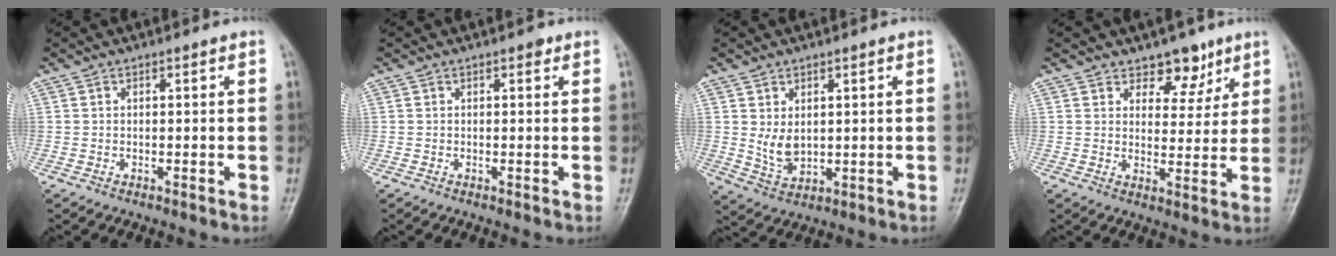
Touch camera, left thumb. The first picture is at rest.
{"total": 0.9, "force": [0.5, 0.6, 0.5], "torque": [0.001, 0.000, 0.002]}
{"total": 5.0, "force": [1.0, 3.4, 3.6], "torque": [-0.051, -0.016, 0.031]}
{"total": 6.3, "force": [4.4, 3.9, 2.3], "torque": [0.006, -0.027, 0.066]}